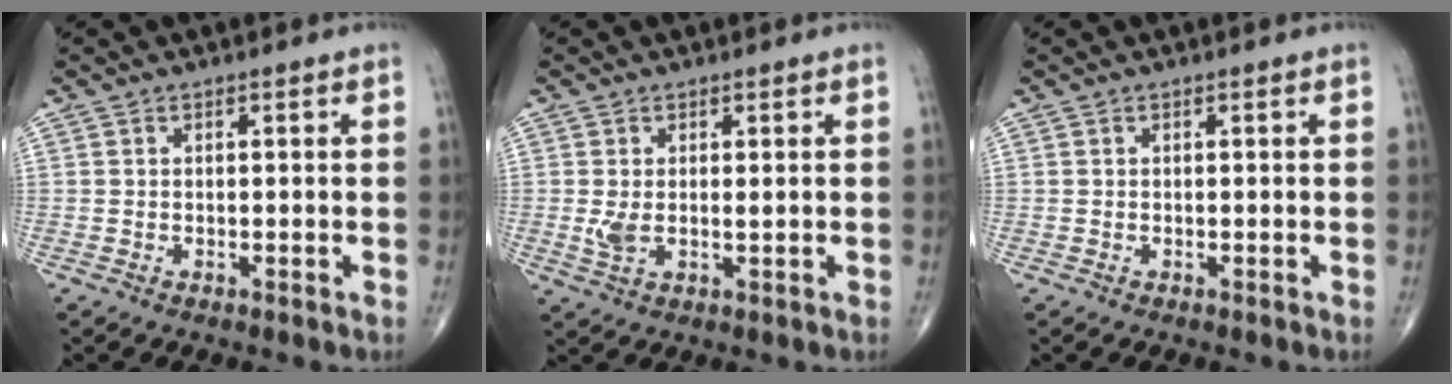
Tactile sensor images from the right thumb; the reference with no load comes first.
{"total": 3.1, "force": [0.3, 1.6, 2.7], "torque": [-0.061, -0.005, 0.012]}
{"total": 0.0}